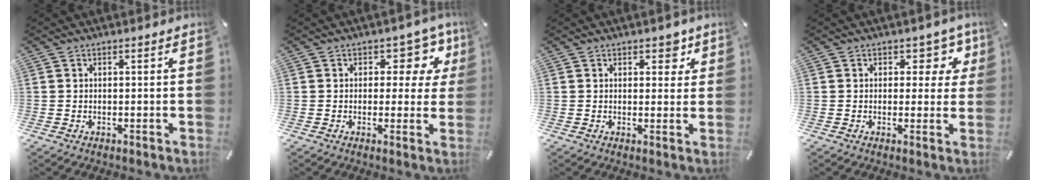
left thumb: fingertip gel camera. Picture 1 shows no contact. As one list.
[{"total": 8.3, "force": [3.6, 5.5, 5.0], "torque": [-0.049, -0.022, 0.056]}, {"total": 4.1, "force": [2.2, 2.7, 2.2], "torque": [-0.011, -0.007, 0.029]}, {"total": 6.6, "force": [2.9, 4.4, 4.0], "torque": [-0.025, -0.015, 0.041]}]